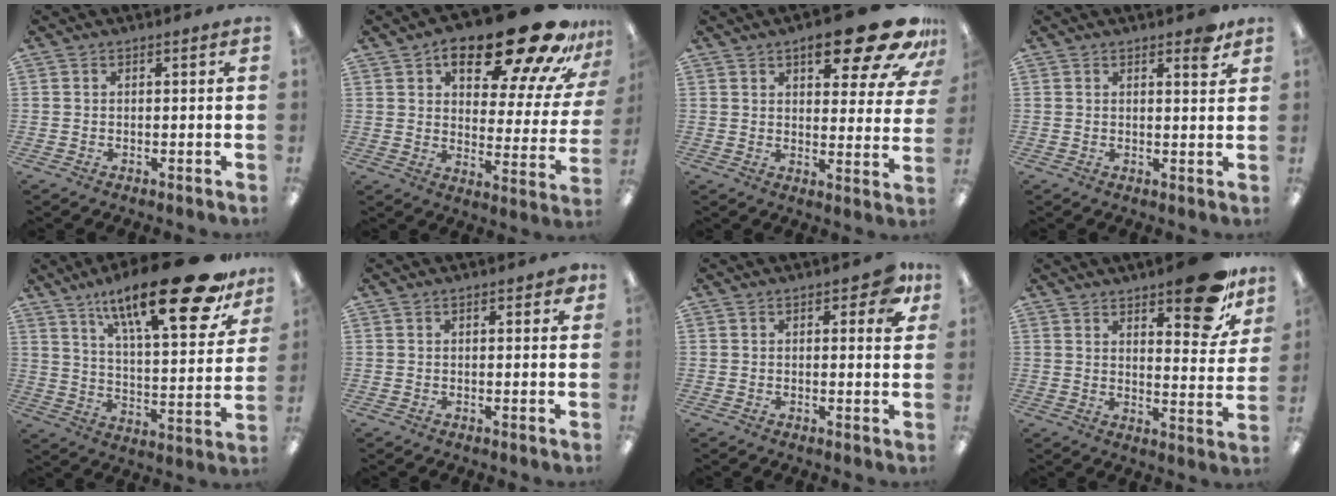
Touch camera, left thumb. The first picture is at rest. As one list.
[{"total": 26.0, "force": [17.2, 9.1, 17.2], "torque": [-0.228, -0.109, 0.268]}, {"total": 17.4, "force": [10.4, 6.2, 12.5], "torque": [-0.161, -0.059, 0.162]}, {"total": 3.4, "force": [2.5, 1.1, 2.2], "torque": [-0.016, -0.013, 0.037]}, {"total": 26.6, "force": [17.2, 7.8, 18.6], "torque": [-0.276, -0.107, 0.273]}, {"total": 2.0, "force": [1.0, 0.7, 1.6], "torque": [-0.017, -0.004, 0.014]}, {"total": 5.8, "force": [2.7, 2.4, 4.5], "torque": [-0.053, -0.008, 0.040]}, {"total": 15.0, "force": [10.5, 5.4, 9.3], "torque": [-0.109, -0.069, 0.171]}]